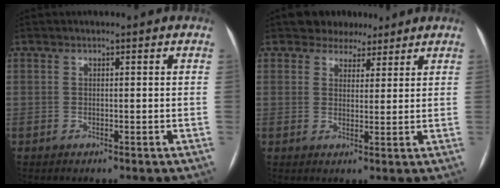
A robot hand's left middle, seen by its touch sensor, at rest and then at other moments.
{"total": 4.4, "force": [3.5, 2.6, 0.3], "torque": [0.000, 0.000, 0.049]}